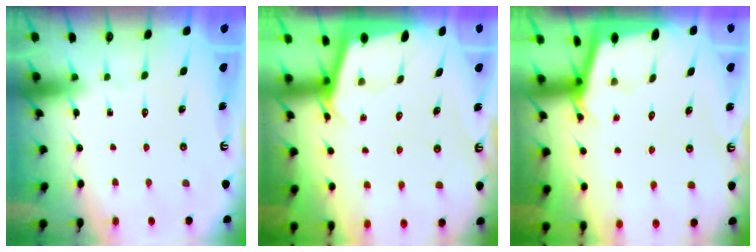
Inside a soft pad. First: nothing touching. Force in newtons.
{"total": 2.0, "press": 2.0, "slide": 0.2}
{"total": 1.9, "press": 1.9, "slide": 0.1}